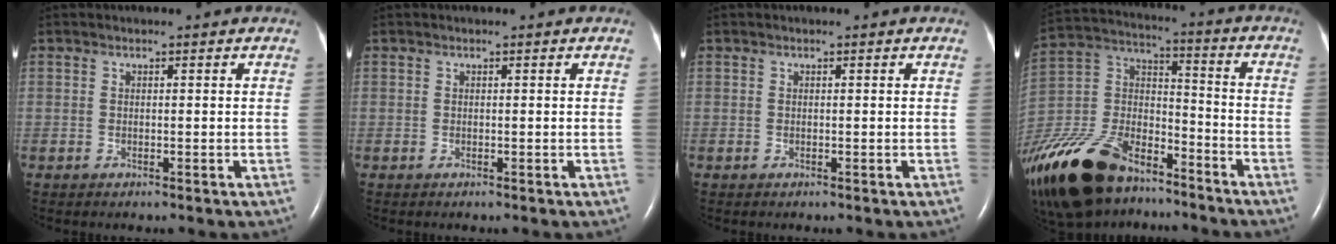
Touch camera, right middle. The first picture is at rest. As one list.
[{"total": 0.0}, {"total": 0.0}, {"total": 24.8, "force": [-17.8, 10.5, 13.6], "torque": [-0.353, -0.022, -0.331]}]